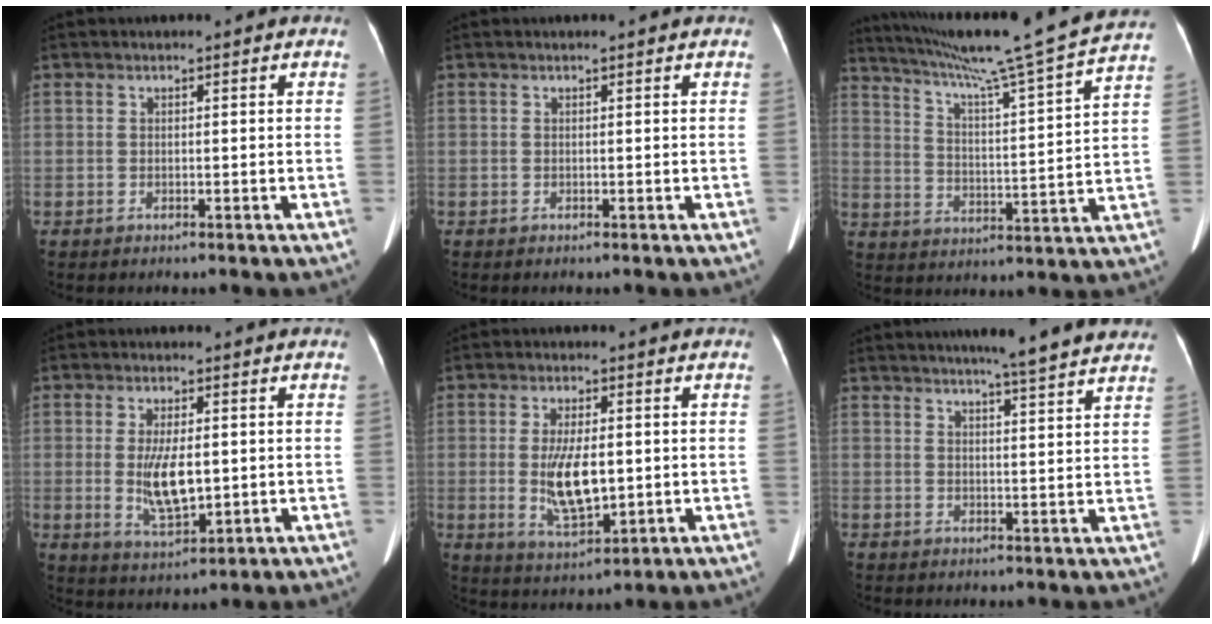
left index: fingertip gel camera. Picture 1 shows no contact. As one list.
[{"total": 0.0}, {"total": 22.7, "force": [19.4, -2.0, 11.6], "torque": [-0.195, -0.028, 0.270]}, {"total": 7.3, "force": [-0.2, 2.6, 6.8], "torque": [-0.139, -0.013, 0.002]}, {"total": 8.4, "force": [-0.5, 3.1, 7.8], "torque": [-0.160, -0.012, -0.002]}, {"total": 11.1, "force": [9.8, 0.0, 5.3], "torque": [-0.070, 0.006, 0.105]}]